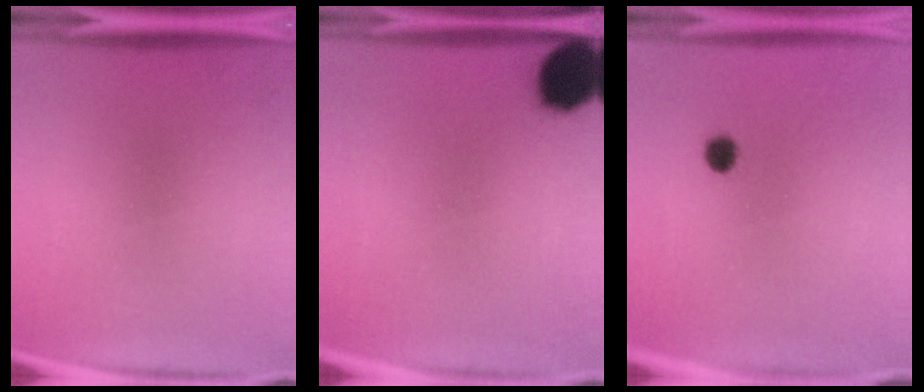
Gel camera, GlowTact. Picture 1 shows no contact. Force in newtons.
{"total": 13.2}
{"total": 2.6}